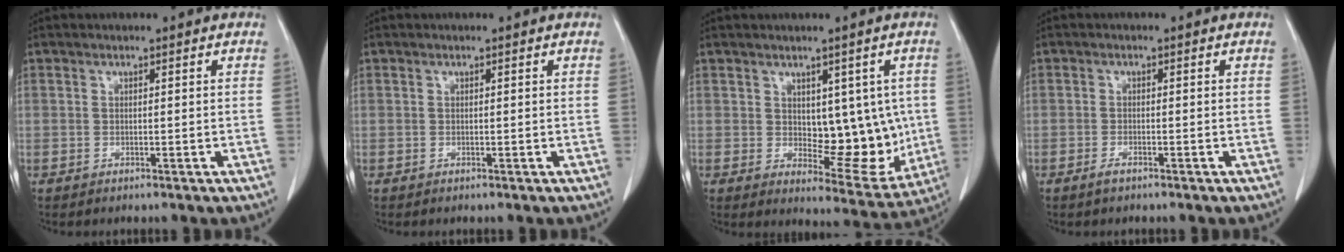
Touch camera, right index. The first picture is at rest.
{"total": 0.0}
{"total": 9.5, "force": [0.8, 5.2, 7.9], "torque": [-0.079, -0.002, 0.033]}
{"total": 1.2, "force": [-0.9, 0.3, 0.8], "torque": [-0.018, -0.001, -0.015]}